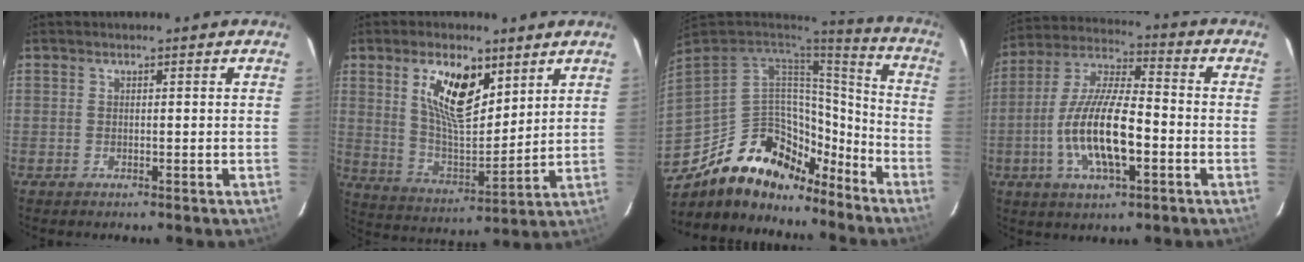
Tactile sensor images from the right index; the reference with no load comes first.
{"total": 13.6, "force": [6.7, 5.9, 10.3], "torque": [-0.186, 0.005, 0.135]}
{"total": 23.6, "force": [-15.9, 13.6, 10.9], "torque": [-0.230, 0.042, -0.239]}
{"total": 15.7, "force": [-4.3, 4.9, 14.3], "torque": [-0.288, -0.004, -0.080]}